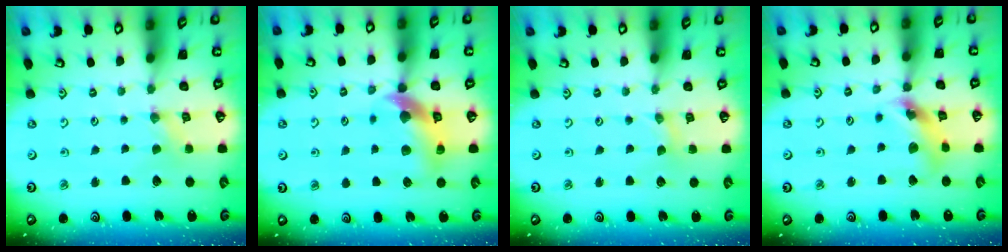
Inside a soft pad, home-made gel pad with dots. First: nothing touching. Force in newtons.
{"total": 10.4, "press": 10.3, "slide": 1.5}
{"total": 0.0}
{"total": 11.4, "press": 11.3, "slide": 1.5}